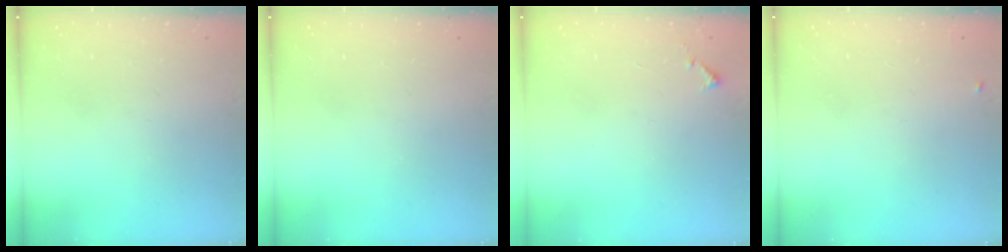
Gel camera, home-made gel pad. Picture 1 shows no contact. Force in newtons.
{"total": 0.0}
{"total": 5.8, "press": 5.8, "slide": 0.4}
{"total": 3.9, "press": 3.9, "slide": 0.5}